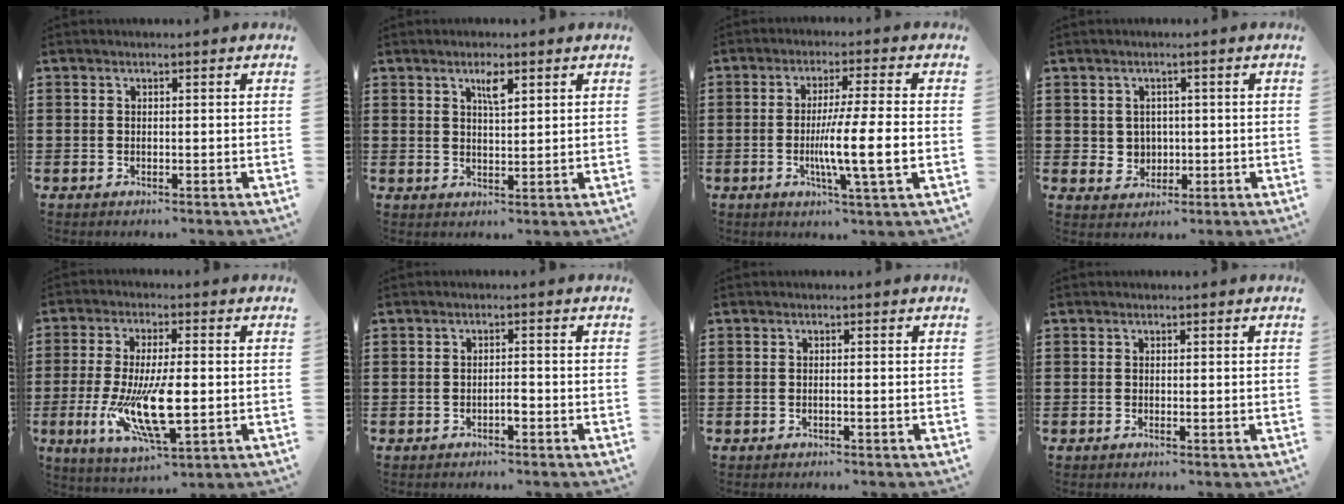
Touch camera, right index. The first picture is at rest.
{"total": 3.2, "force": [1.8, 0.8, 2.5], "torque": [-0.040, -0.003, 0.026]}
{"total": 9.6, "force": [-1.8, 0.1, 9.5], "torque": [-0.165, -0.014, -0.034]}
{"total": 2.5, "force": [0.5, 2.4, 0.6], "torque": [-0.022, 0.010, 0.007]}
{"total": 13.0, "force": [-2.1, 4.5, 12.0], "torque": [-0.251, -0.021, -0.034]}
{"total": 1.7, "force": [-0.8, 0.3, 1.5], "torque": [-0.029, 0.000, -0.015]}
{"total": 0.7, "force": [-0.4, -0.1, 0.6], "torque": [-0.010, -0.002, -0.008]}
{"total": 0.6, "force": [-0.1, 0.0, 0.6], "torque": [-0.009, -0.003, -0.002]}